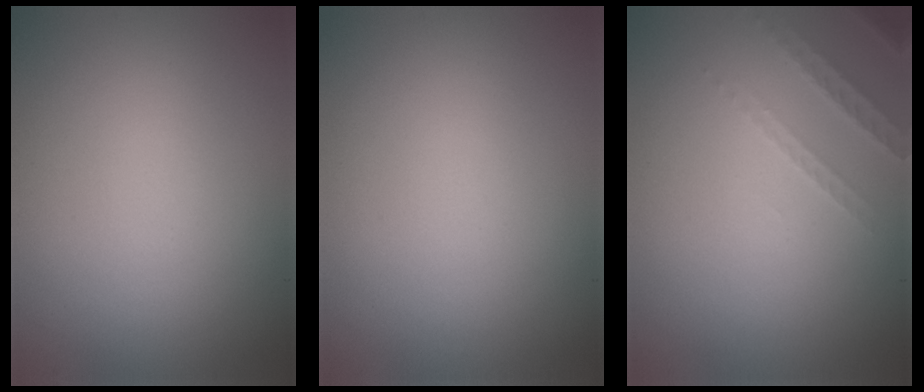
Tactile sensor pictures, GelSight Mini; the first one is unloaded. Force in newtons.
{"total": 0.0}
{"total": 1.5, "press": 1.4, "slide": 0.4}